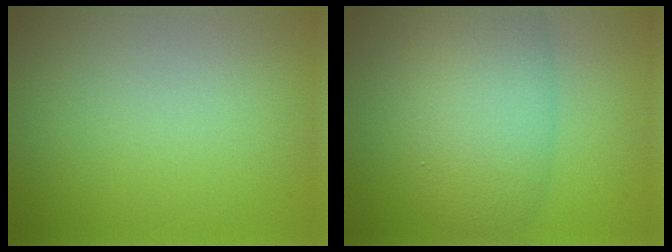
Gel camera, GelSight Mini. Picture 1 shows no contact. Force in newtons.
{"total": 7.9, "press": 7.9, "slide": 0.2}